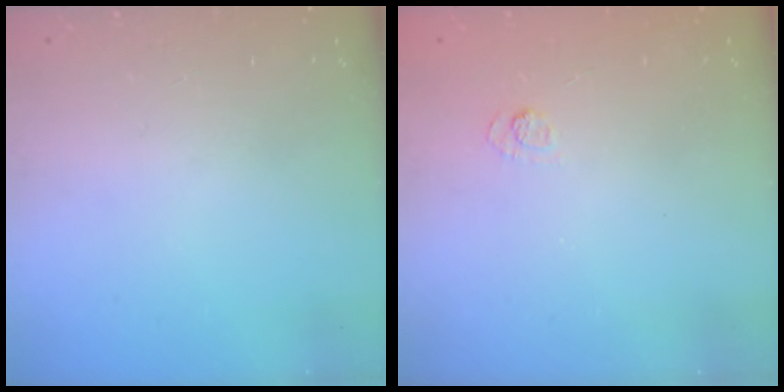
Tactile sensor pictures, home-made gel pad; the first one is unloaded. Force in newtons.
{"total": 2.4, "press": 2.0, "slide": 1.3}